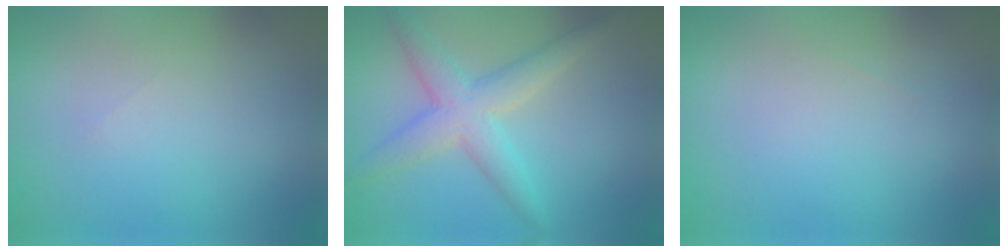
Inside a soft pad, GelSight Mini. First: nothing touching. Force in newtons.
{"total": 4.5, "press": 4.5, "slide": 0.2}
{"total": 0.0}